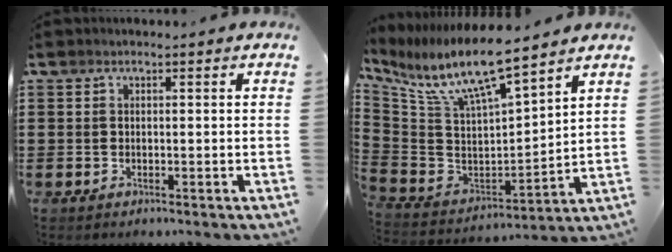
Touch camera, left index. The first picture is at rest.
{"total": 10.0, "force": [7.5, 1.2, 6.6], "torque": [-0.158, -0.054, 0.124]}